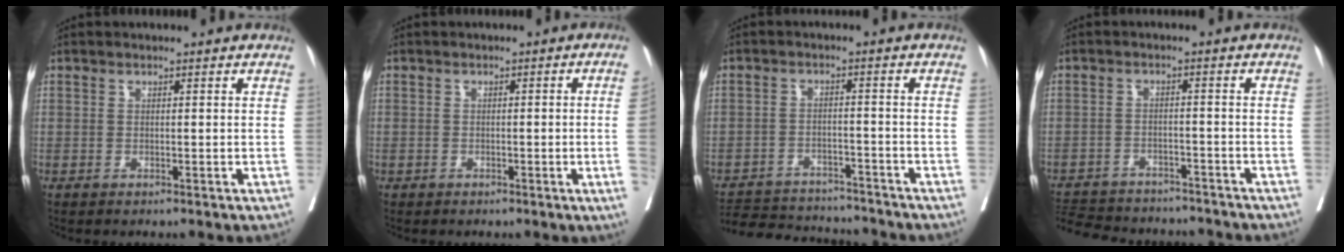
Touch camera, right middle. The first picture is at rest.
{"total": 2.8, "force": [-0.6, -0.4, 2.7], "torque": [-0.036, 0.004, -0.007]}
{"total": 13.2, "force": [-12.5, 3.1, 2.9], "torque": [-0.052, 0.009, -0.176]}
{"total": 16.0, "force": [-14.4, 5.0, 4.8], "torque": [-0.123, -0.002, -0.196]}